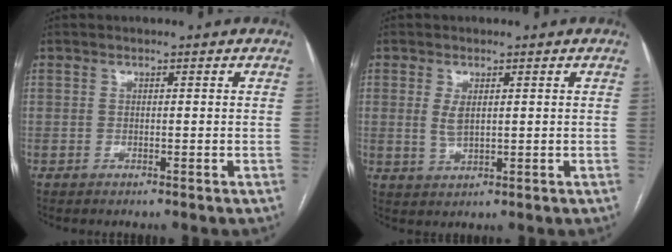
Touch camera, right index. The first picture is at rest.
{"total": 2.9, "force": [0.6, 1.3, 2.5], "torque": [-0.054, -0.004, 0.018]}